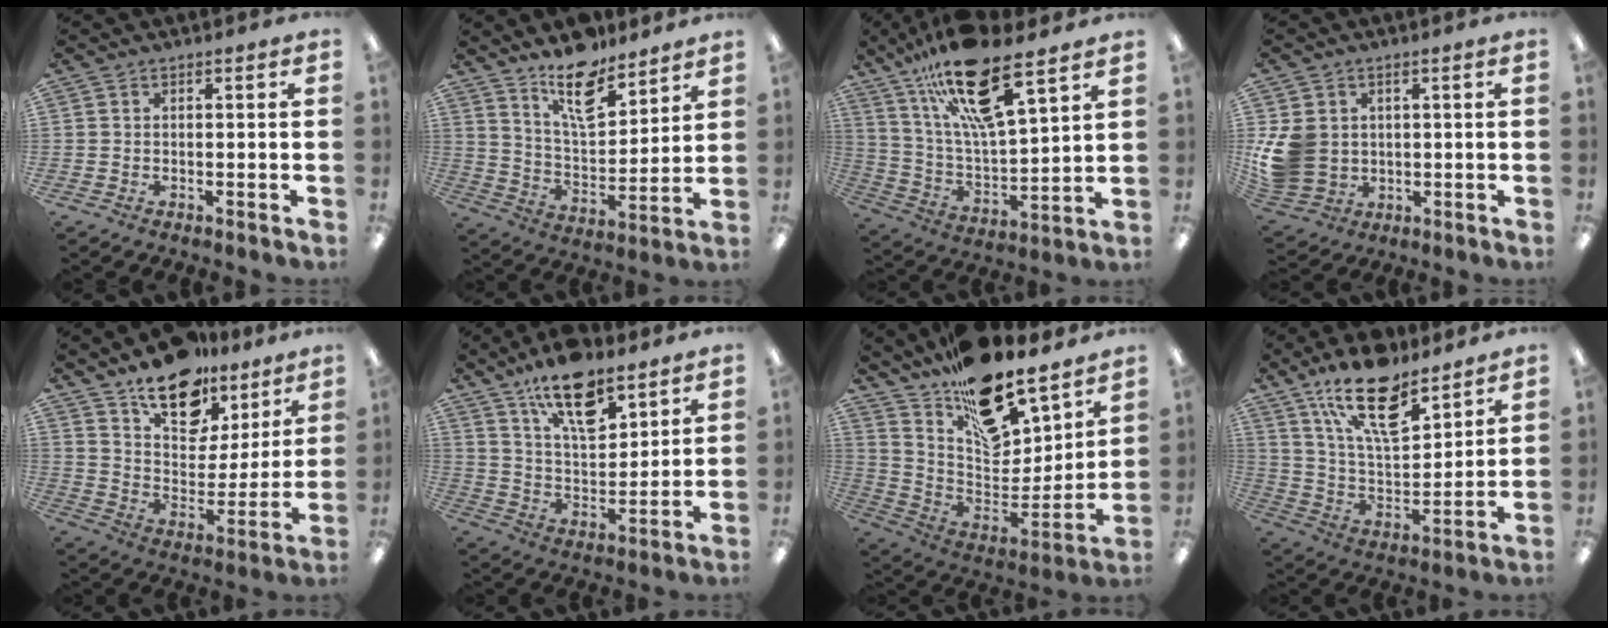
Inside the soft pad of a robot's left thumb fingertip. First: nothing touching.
{"total": 14.0, "force": [10.8, 5.3, 7.2], "torque": [-0.115, -0.066, 0.189]}
{"total": 20.6, "force": [13.9, 6.0, 13.9], "torque": [-0.245, -0.072, 0.233]}
{"total": 9.8, "force": [1.0, 8.6, 4.8], "torque": [-0.113, 0.008, 0.025]}
{"total": 15.2, "force": [10.9, 8.2, 6.7], "torque": [-0.098, -0.067, 0.196]}
{"total": 15.3, "force": [10.5, 6.6, 8.9], "torque": [-0.142, -0.052, 0.182]}
{"total": 19.2, "force": [15.4, 7.9, 8.4], "torque": [-0.131, -0.117, 0.271]}
{"total": 19.5, "force": [13.1, 7.8, 12.0], "torque": [-0.212, -0.064, 0.228]}